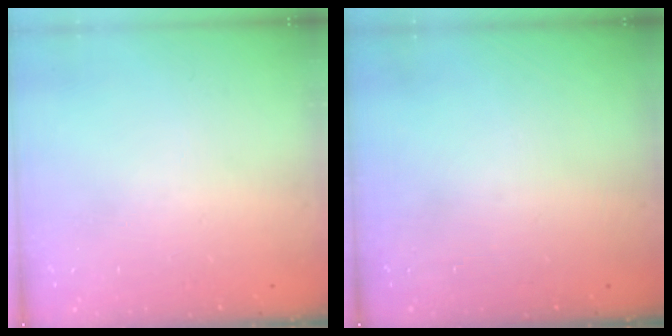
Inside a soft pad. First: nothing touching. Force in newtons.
{"total": 0.0}